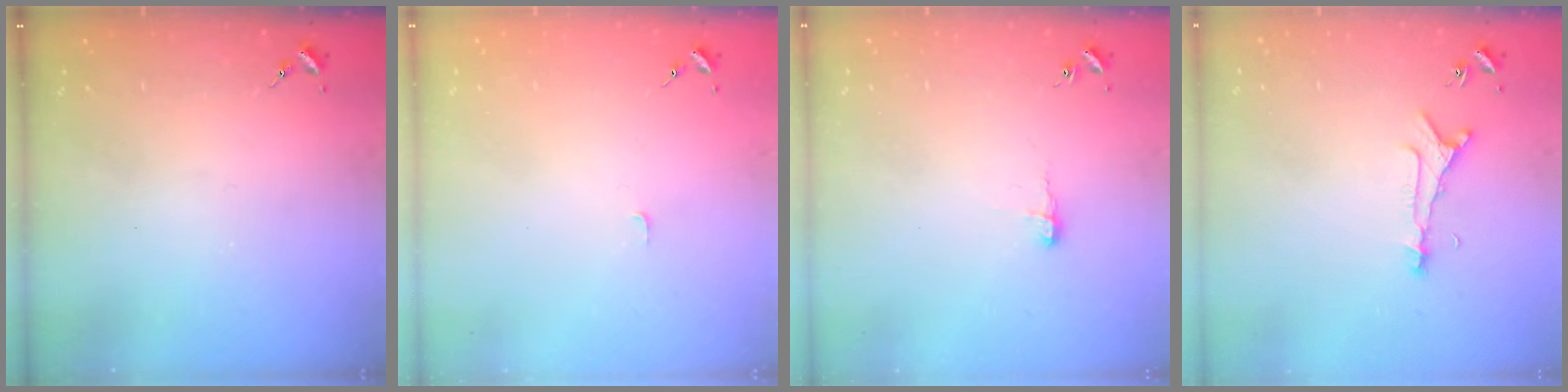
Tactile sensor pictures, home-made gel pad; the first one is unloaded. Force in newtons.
{"total": 2.5, "press": 2.5, "slide": 0.3}
{"total": 5.6, "press": 5.6, "slide": 0.5}
{"total": 6.1, "press": 6.0, "slide": 0.6}